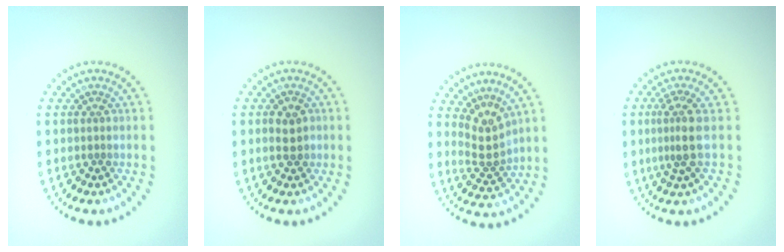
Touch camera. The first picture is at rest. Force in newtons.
{"total": 1.9, "press": 1.9, "slide": 0.2}
{"total": 2.8, "press": 2.0, "slide": 1.9}
{"total": 2.6, "press": 1.9, "slide": 1.8}